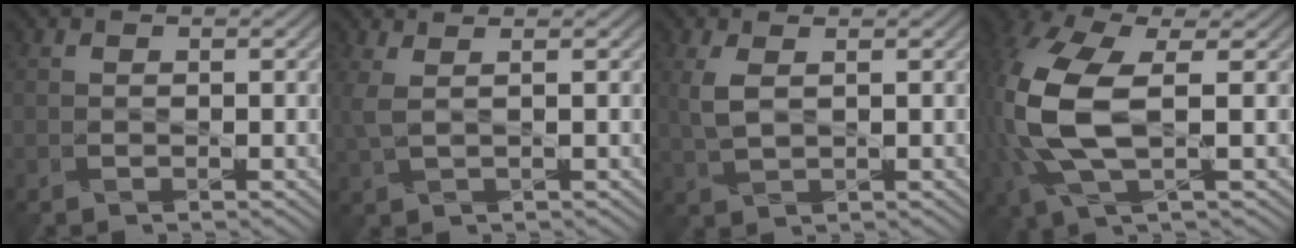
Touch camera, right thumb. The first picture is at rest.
{"total": 2.6, "force": [1.3, 0.6, 2.2], "torque": [-0.062, 0.008, 0.025]}
{"total": 3.1, "force": [1.1, 1.3, 2.6], "torque": [-0.076, 0.006, 0.023]}
{"total": 11.9, "force": [0.0, 5.5, 10.5], "torque": [-0.286, 0.001, -0.001]}